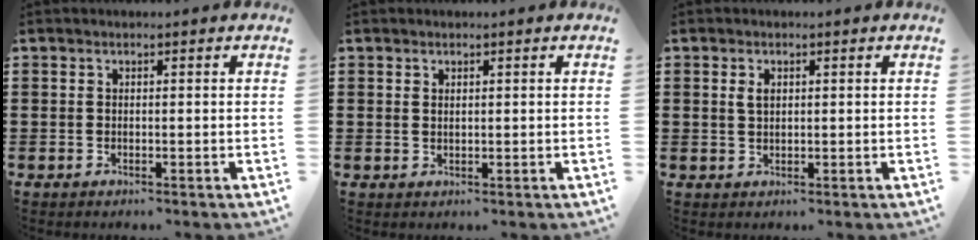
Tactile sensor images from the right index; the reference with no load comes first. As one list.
[{"total": 0.8, "force": [0.6, 0.5, 0.3], "torque": [-0.007, 0.003, 0.011]}, {"total": 1.8, "force": [0.7, 1.0, 1.4], "torque": [-0.030, 0.006, 0.011]}]